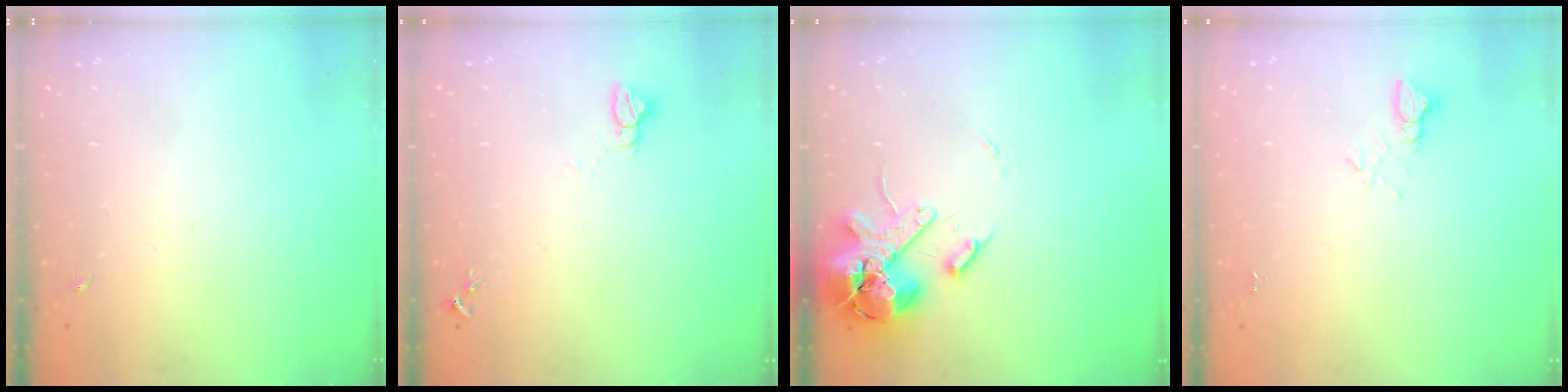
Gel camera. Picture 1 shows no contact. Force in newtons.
{"total": 3.2, "press": 3.2, "slide": 0.1}
{"total": 14.6, "press": 14.4, "slide": 2.4}
{"total": 4.2, "press": 4.2, "slide": 0.4}